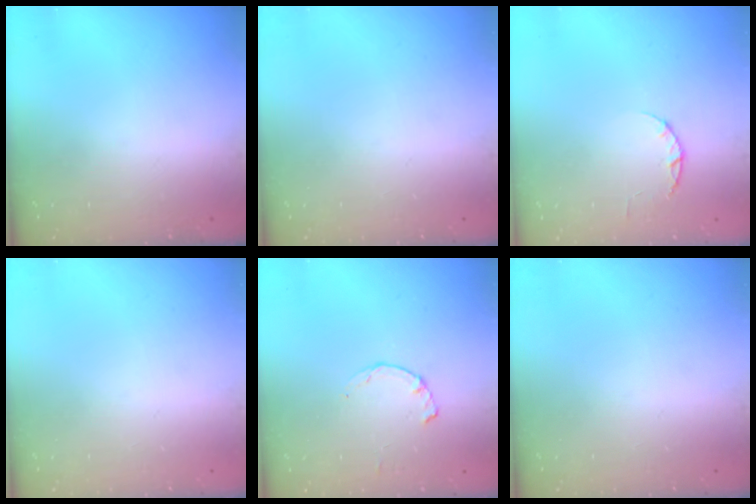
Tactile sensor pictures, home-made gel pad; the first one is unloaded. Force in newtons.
{"total": 0.0}
{"total": 2.4, "press": 2.3, "slide": 0.4}
{"total": 0.0}
{"total": 1.2, "press": 1.2, "slide": 0.3}
{"total": 0.0}